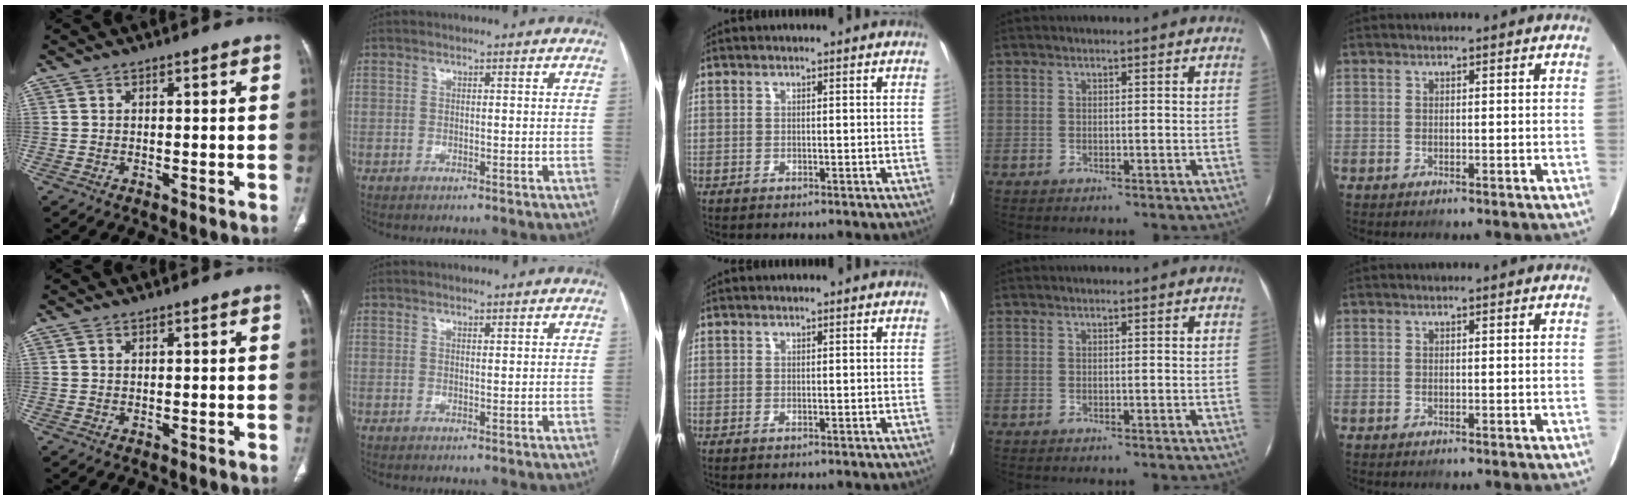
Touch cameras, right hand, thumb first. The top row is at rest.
{"thumb": {"total": 0.7, "force": [0.4, 0.4, 0.3], "torque": [-0.005, -0.002, 0.007]}, "index": {"total": 0.5, "force": [0.4, 0.1, 0.2], "torque": [-0.008, -0.003, 0.007]}}